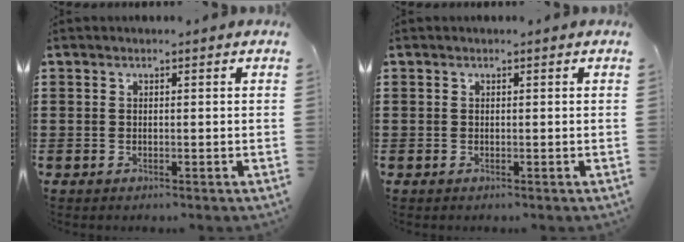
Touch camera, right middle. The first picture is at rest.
{"total": 0.0}